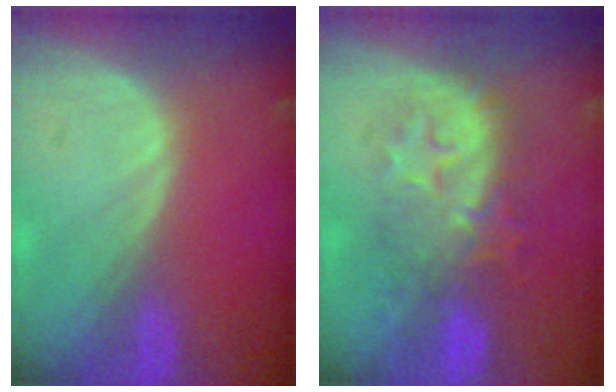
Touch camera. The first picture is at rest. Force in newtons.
{"total": 8.4, "press": 8.2, "slide": 1.4}